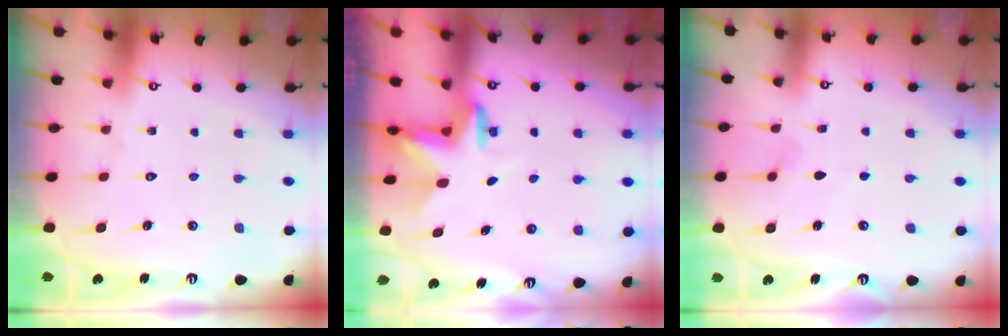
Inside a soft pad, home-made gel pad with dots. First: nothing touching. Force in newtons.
{"total": 2.5, "press": 2.5, "slide": 0.4}
{"total": 3.0, "press": 2.5, "slide": 1.6}